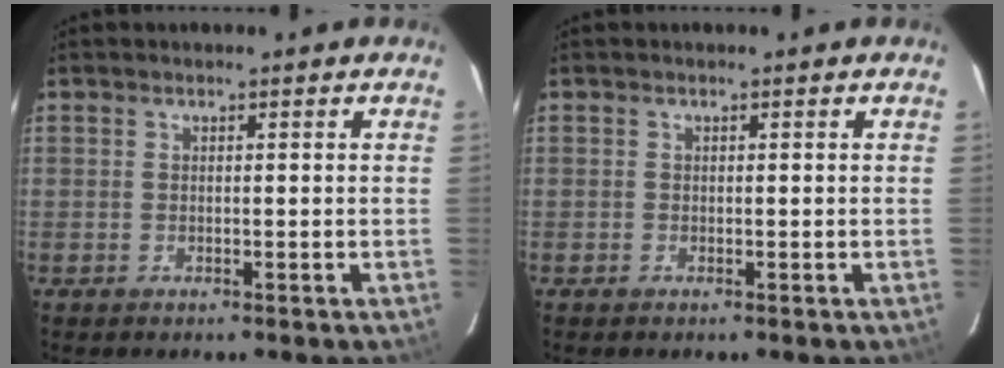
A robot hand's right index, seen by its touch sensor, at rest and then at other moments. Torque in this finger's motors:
{"motor_torque": [0.38, 0.54, -0.02, -0.01]}